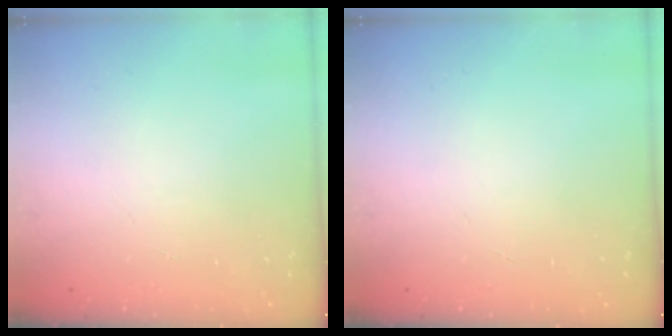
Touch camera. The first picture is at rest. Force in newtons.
{"total": 0.0}